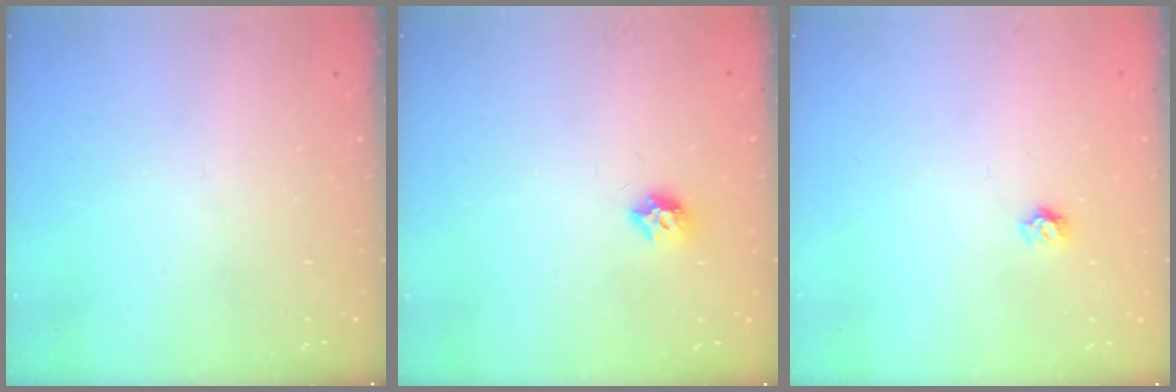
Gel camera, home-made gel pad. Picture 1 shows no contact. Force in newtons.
{"total": 7.5, "press": 7.4, "slide": 0.6}
{"total": 3.7, "press": 3.6, "slide": 0.2}